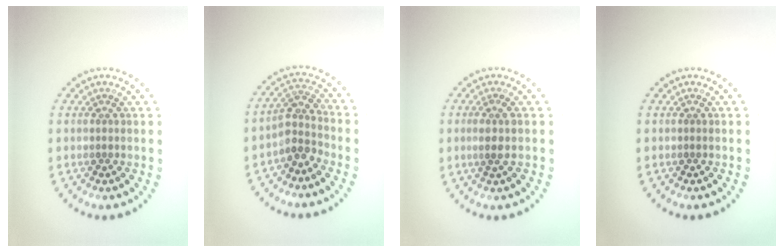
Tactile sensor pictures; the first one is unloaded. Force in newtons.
{"total": 2.7, "press": 2.1, "slide": 1.7}
{"total": 1.5, "press": 1.1, "slide": 1.0}
{"total": 0.0}